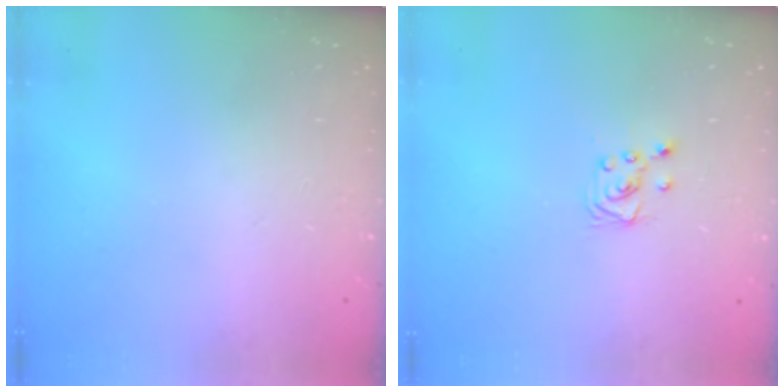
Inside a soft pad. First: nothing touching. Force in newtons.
{"total": 2.0, "press": 2.0, "slide": 0.2}